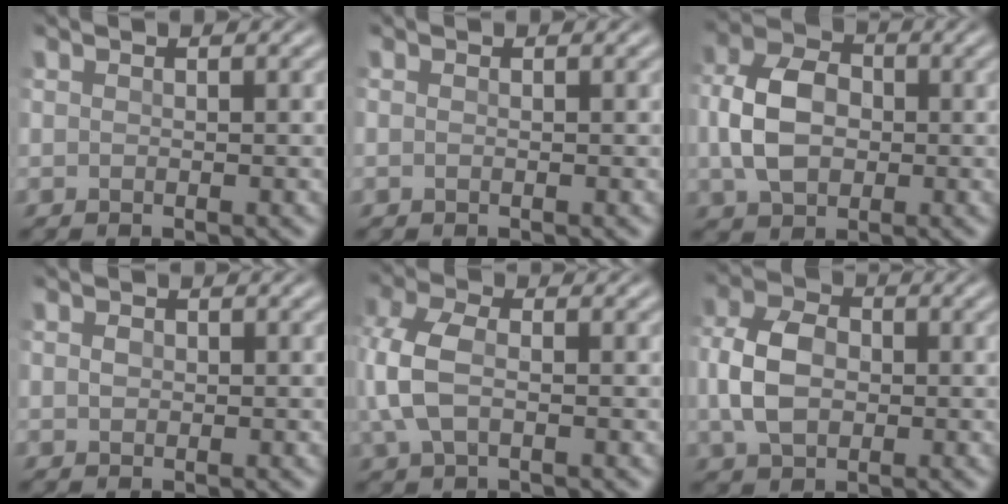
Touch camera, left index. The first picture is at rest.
{"total": 0.0}
{"total": 6.2, "force": [-0.2, 4.5, 4.2], "torque": [-0.088, 0.006, -0.010]}
{"total": 0.9, "force": [0.1, 0.7, 0.5], "torque": [-0.012, -0.001, 0.002]}
{"total": 5.3, "force": [0.1, 3.3, 4.2], "torque": [-0.109, 0.005, -0.006]}
{"total": 5.5, "force": [-0.2, 3.9, 3.8], "torque": [-0.082, 0.003, -0.008]}